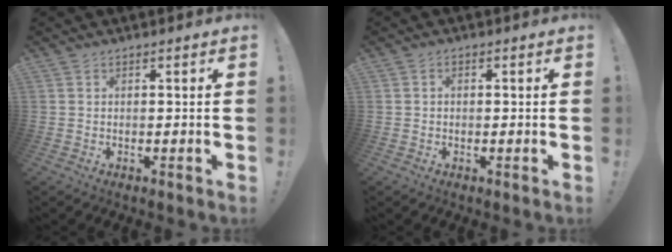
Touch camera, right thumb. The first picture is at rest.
{"total": 1.0, "force": [-0.4, 0.7, 0.6], "torque": [-0.012, 0.003, -0.006]}